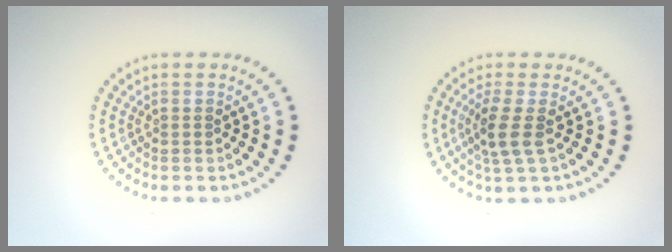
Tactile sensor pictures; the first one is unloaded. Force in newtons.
{"total": 2.6, "press": 2.1, "slide": 1.6}